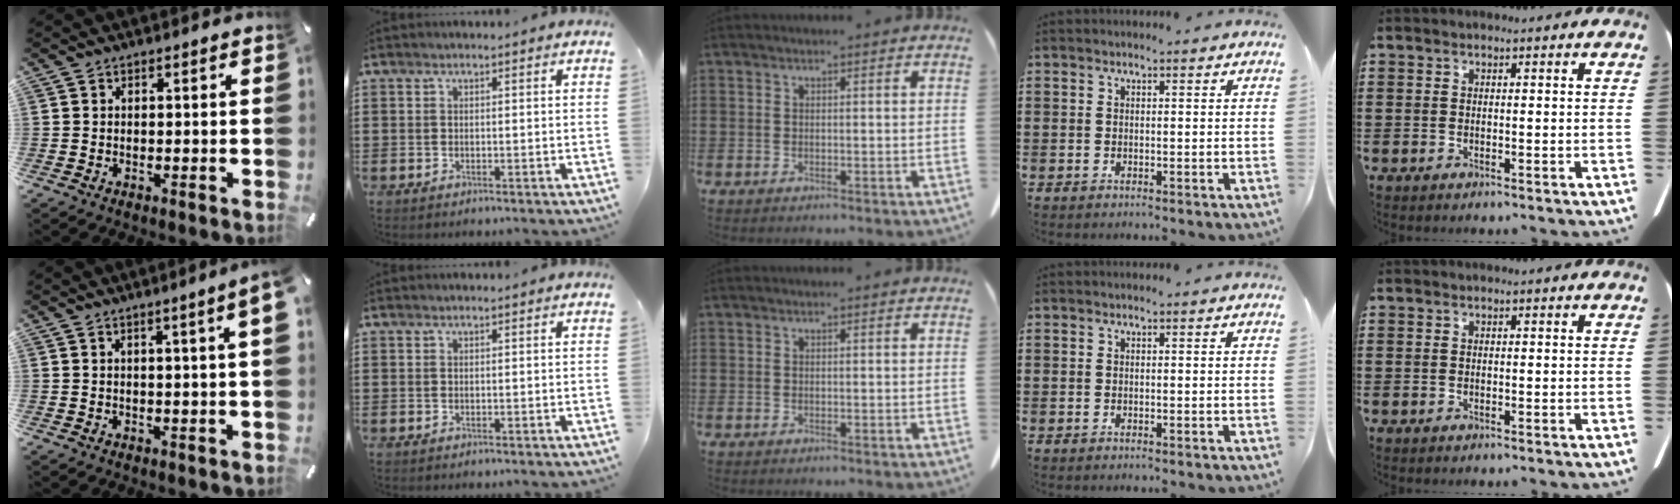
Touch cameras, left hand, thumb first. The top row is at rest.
{"thumb": {"total": 4.3, "force": [1.6, 0.0, 4.0], "torque": [-0.067, -0.004, 0.025]}}